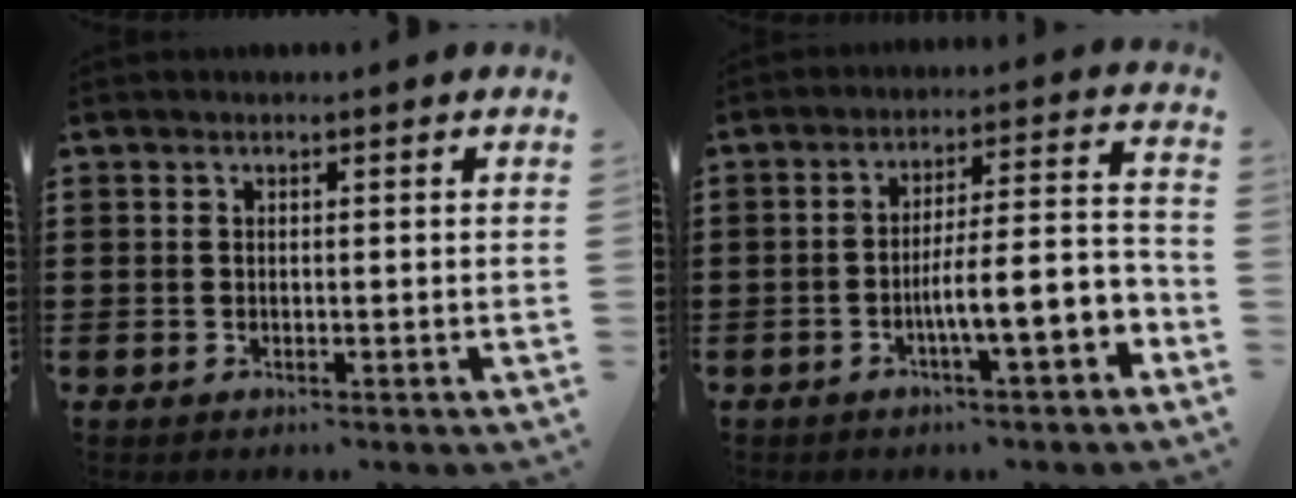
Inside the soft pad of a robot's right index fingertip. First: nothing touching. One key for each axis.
{"total": 8.8, "fx": -3.7, "fy": 1.5, "fz": 7.8, "tx": -0.115, "ty": -0.009, "tz": -0.068}